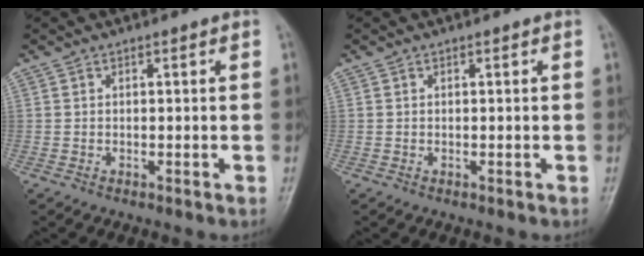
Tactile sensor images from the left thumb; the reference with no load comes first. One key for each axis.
{"total": 0.0}